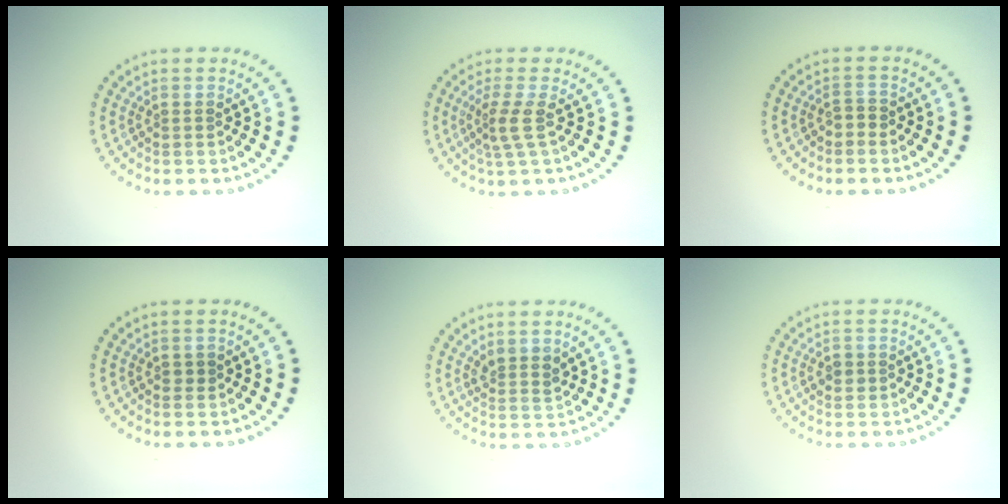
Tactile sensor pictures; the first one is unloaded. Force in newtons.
{"total": 2.4, "press": 1.7, "slide": 1.7}
{"total": 1.0, "press": 0.8, "slide": 0.6}
{"total": 0.7, "press": 0.6, "slide": 0.1}
{"total": 1.8, "press": 1.5, "slide": 1.1}
{"total": 1.2, "press": 1.1, "slide": 0.4}